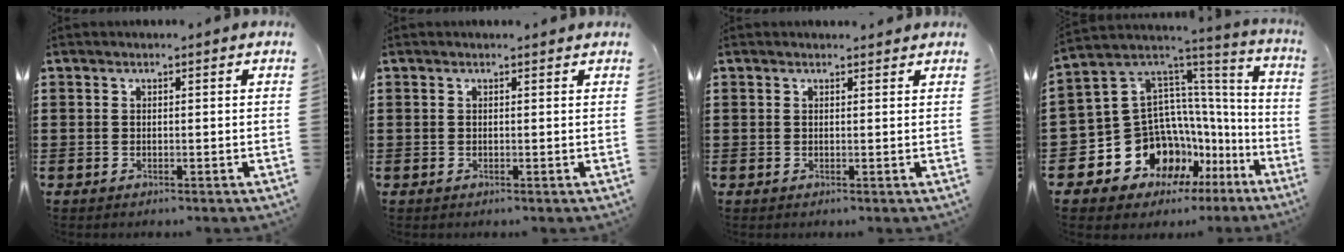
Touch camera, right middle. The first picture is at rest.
{"total": 0.0}
{"total": 0.8, "force": [0.8, 0.2, 0.0], "torque": [0.005, -0.003, 0.014]}
{"total": 12.4, "force": [-6.1, 10.0, 4.1], "torque": [-0.147, -0.027, -0.096]}